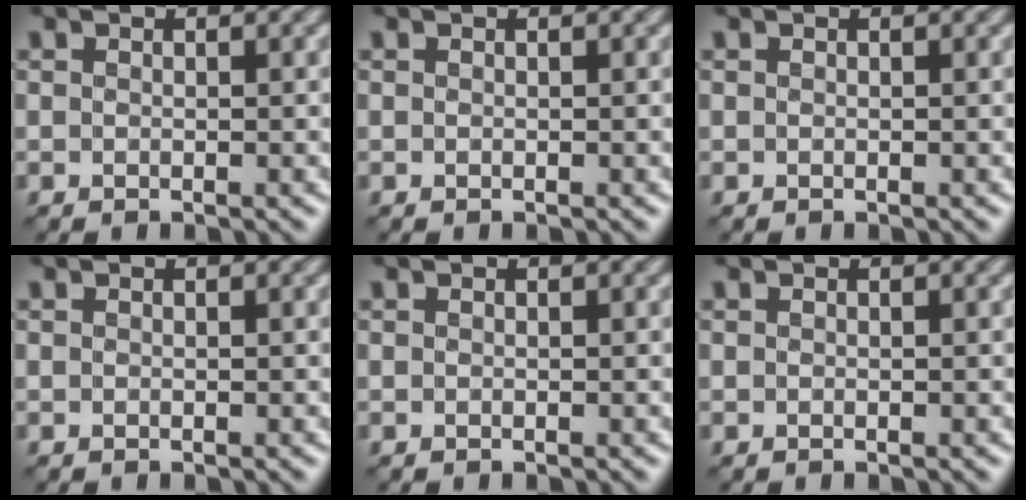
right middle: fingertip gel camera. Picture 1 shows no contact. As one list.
[{"total": 0.0}, {"total": 0.0}, {"total": 0.0}, {"total": 0.0}, {"total": 0.0}]